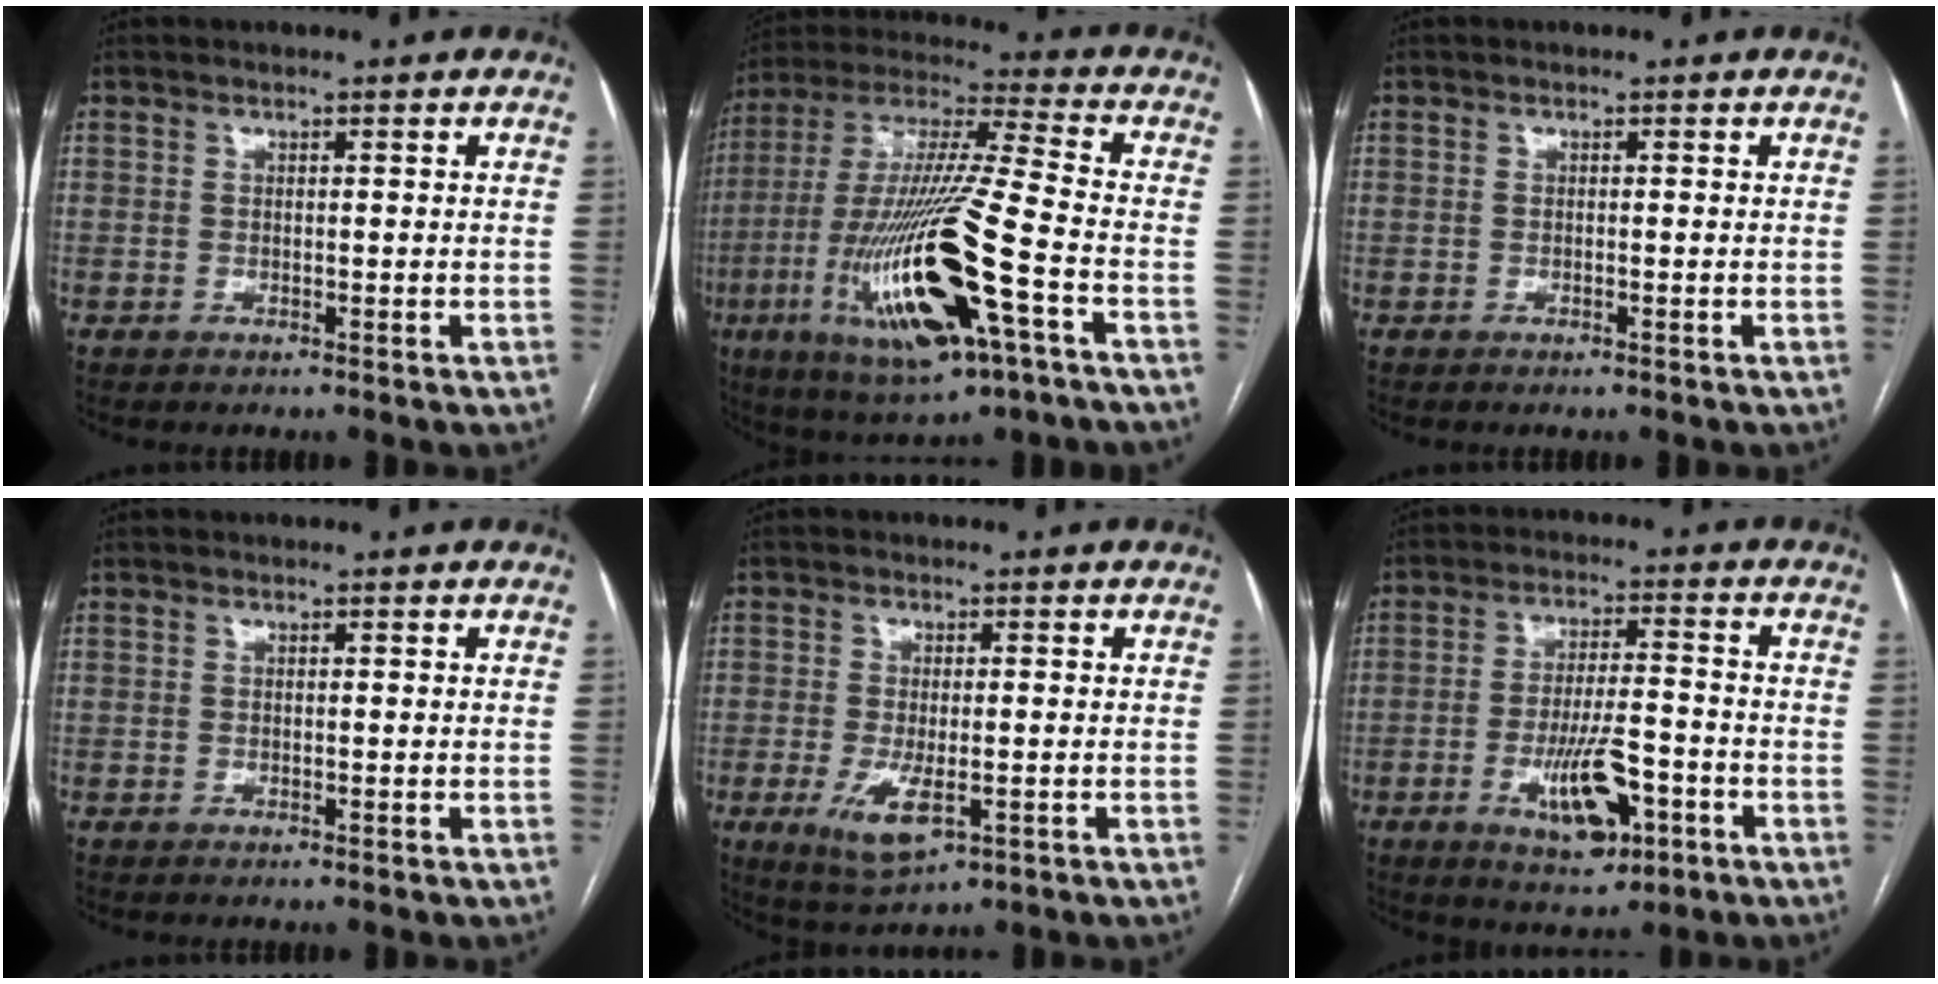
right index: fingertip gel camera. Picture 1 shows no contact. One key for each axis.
{"total": 22.8, "fx": -7.7, "fy": 2.4, "fz": 21.3, "tx": -0.451, "ty": -0.035, "tz": -0.136}
{"total": 0.0}
{"total": 0.0}
{"total": 6.3, "fx": -2.1, "fy": 2.6, "fz": 5.4, "tx": -0.105, "ty": -0.012, "tz": -0.025}
{"total": 10.2, "fx": -4.1, "fy": 3.1, "fz": 8.8, "tx": -0.157, "ty": -0.003, "tz": -0.062}